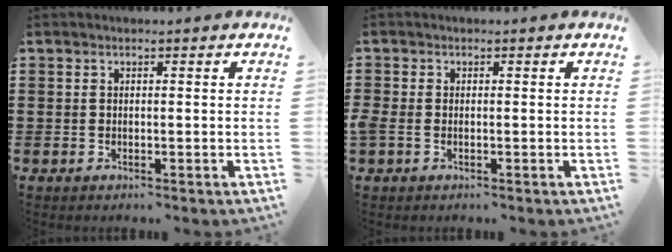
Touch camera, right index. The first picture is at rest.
{"total": 1.0, "force": [-0.5, 0.6, 0.6], "torque": [-0.021, -0.002, -0.012]}